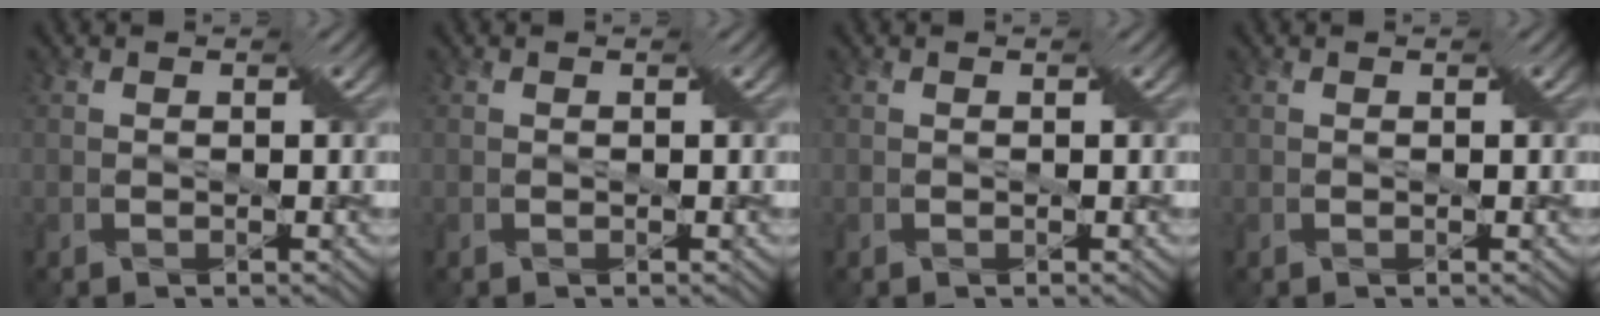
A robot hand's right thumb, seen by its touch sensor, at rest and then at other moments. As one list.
[{"total": 0.0}, {"total": 0.0}, {"total": 0.0}]